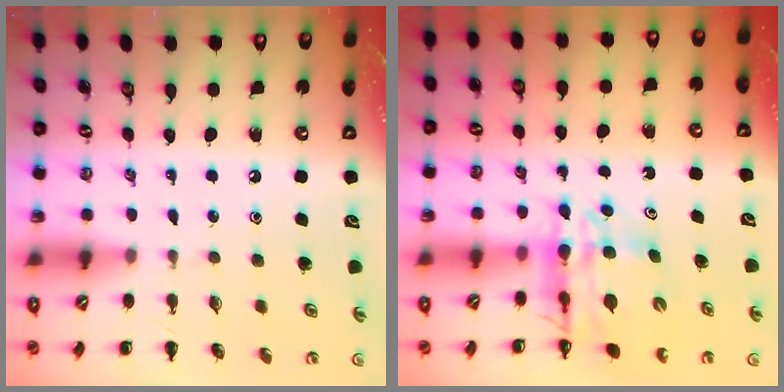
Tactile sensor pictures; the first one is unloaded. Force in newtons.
{"total": 12.4, "press": 11.7, "slide": 3.9}